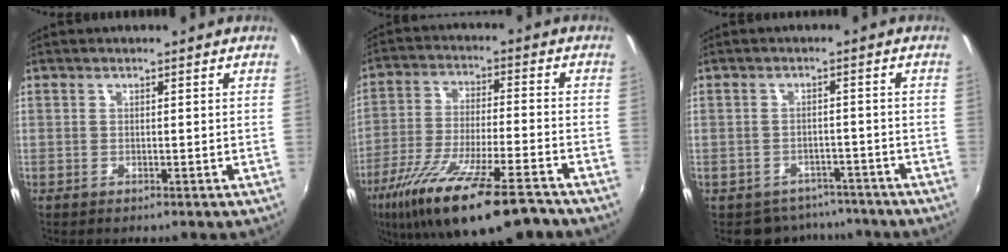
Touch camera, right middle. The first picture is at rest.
{"total": 19.3, "force": [-13.3, 3.4, 13.5], "torque": [-0.258, -0.050, -0.229]}
{"total": 7.0, "force": [-5.7, 3.9, 0.9], "torque": [-0.030, 0.006, -0.073]}